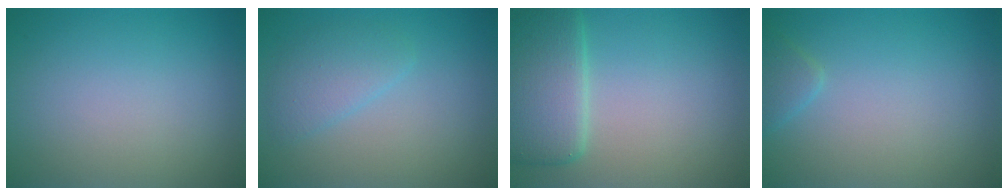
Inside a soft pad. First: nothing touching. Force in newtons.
{"total": 2.4, "press": 2.4, "slide": 0.1}
{"total": 5.4, "press": 5.4, "slide": 0.1}
{"total": 1.3, "press": 1.3, "slide": 0.0}